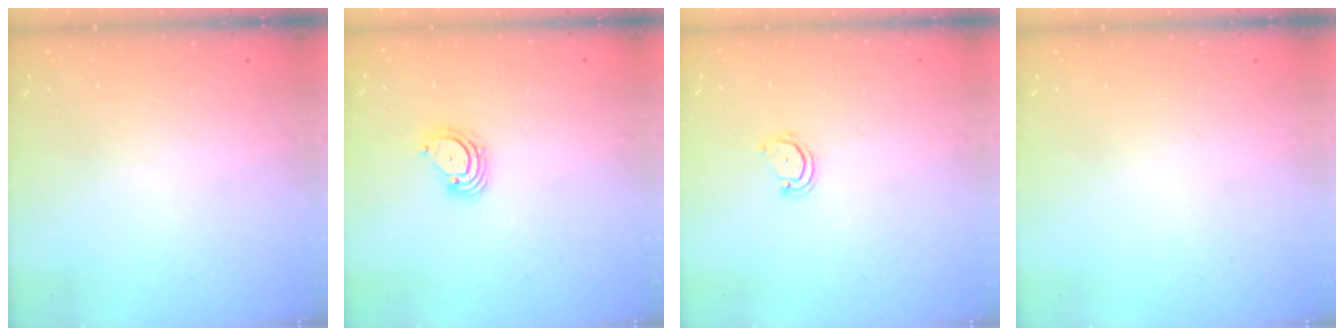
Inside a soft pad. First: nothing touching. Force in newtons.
{"total": 3.2, "press": 3.2, "slide": 0.1}
{"total": 3.3, "press": 3.3, "slide": 0.2}
{"total": 0.0}